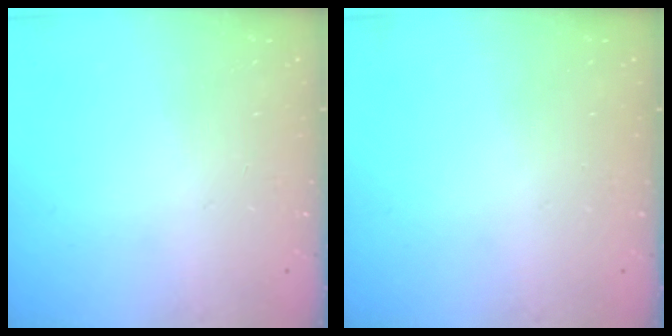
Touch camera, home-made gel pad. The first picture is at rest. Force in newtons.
{"total": 0.0}